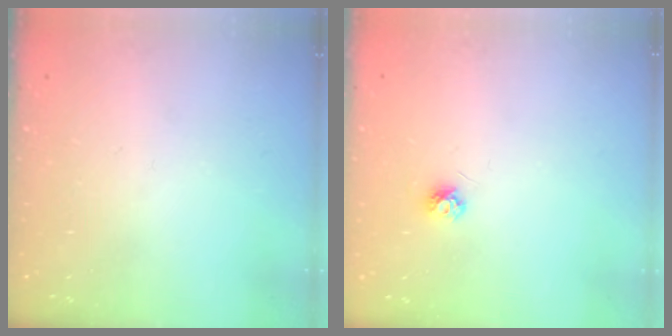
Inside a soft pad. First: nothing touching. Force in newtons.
{"total": 3.9, "press": 3.8, "slide": 0.7}